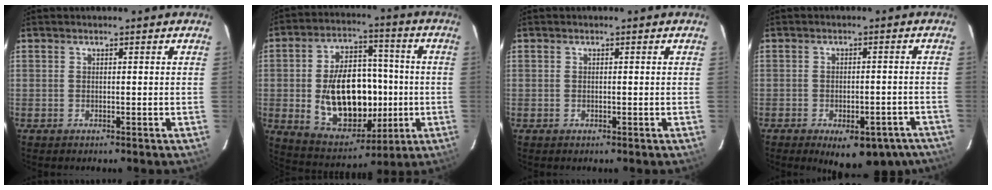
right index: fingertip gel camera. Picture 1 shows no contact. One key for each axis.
{"total": 19.6, "fx": -2.0, "fy": 12.1, "fz": 15.4, "tx": -0.282, "ty": 0.019, "tz": -0.007}
{"total": 0.0}
{"total": 14.7, "fx": -10.5, "fy": 6.6, "fz": 7.9, "tx": -0.118, "ty": 0.001, "tz": -0.119}